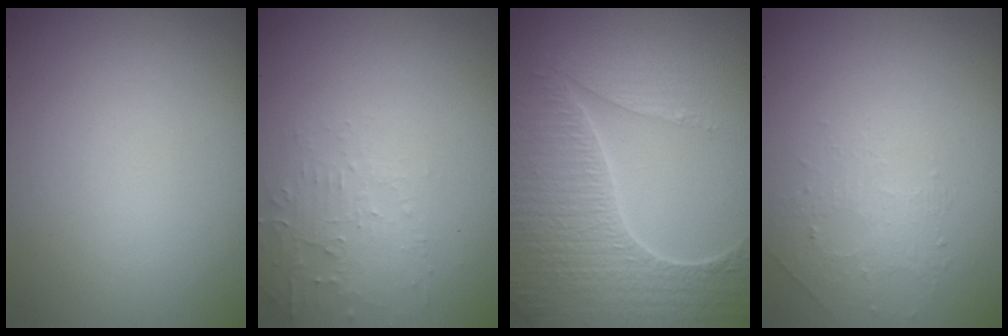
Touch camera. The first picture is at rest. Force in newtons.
{"total": 2.4, "press": 2.3, "slide": 0.6}
{"total": 7.7, "press": 5.7, "slide": 5.2}
{"total": 1.4, "press": 0.7, "slide": 1.2}